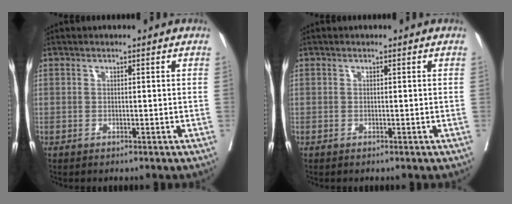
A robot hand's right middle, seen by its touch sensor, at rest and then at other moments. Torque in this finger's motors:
{"motor_torque": [0.01, -0.03, -0.02, -0.01]}